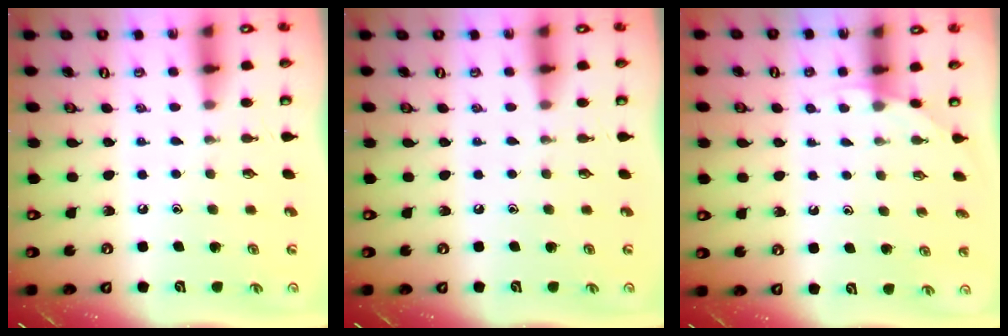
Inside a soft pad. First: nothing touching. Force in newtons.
{"total": 0.0}
{"total": 2.7, "press": 2.7, "slide": 0.1}